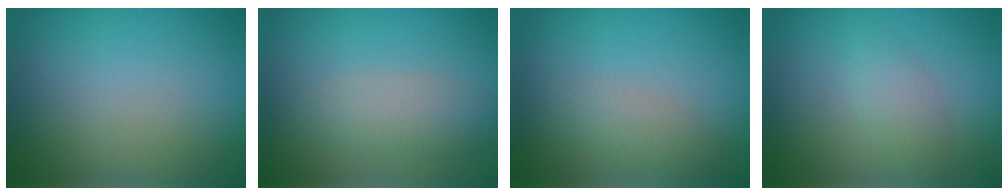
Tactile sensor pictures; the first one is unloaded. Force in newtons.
{"total": 2.9, "press": 2.9, "slide": 0.1}
{"total": 1.8, "press": 1.8, "slide": 0.1}
{"total": 1.7, "press": 1.7, "slide": 0.1}